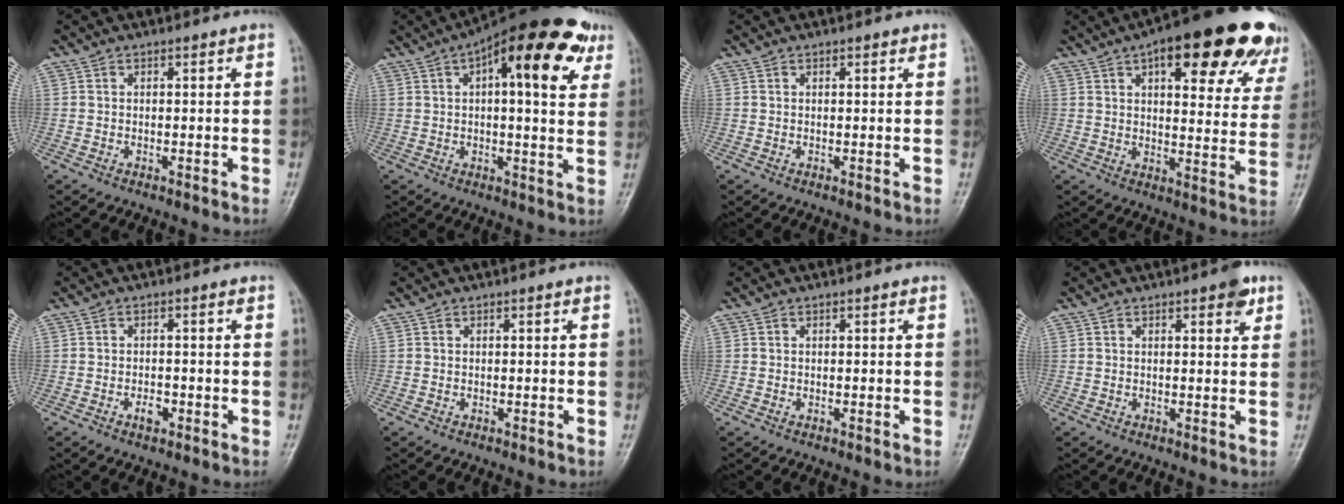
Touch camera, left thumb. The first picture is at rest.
{"total": 19.8, "force": [8.2, 7.4, 16.4], "torque": [-0.218, 0.010, 0.109]}
{"total": 0.7, "force": [0.5, 0.3, 0.5], "torque": [-0.008, -0.001, 0.005]}
{"total": 23.9, "force": [13.7, 8.5, 17.7], "torque": [-0.195, -0.020, 0.171]}
{"total": 2.1, "force": [-1.0, 1.2, 1.4], "torque": [-0.022, 0.006, -0.017]}
{"total": 0.0}
{"total": 0.0}
{"total": 3.4, "force": [1.9, 1.3, 2.5], "torque": [-0.022, -0.006, 0.019]}